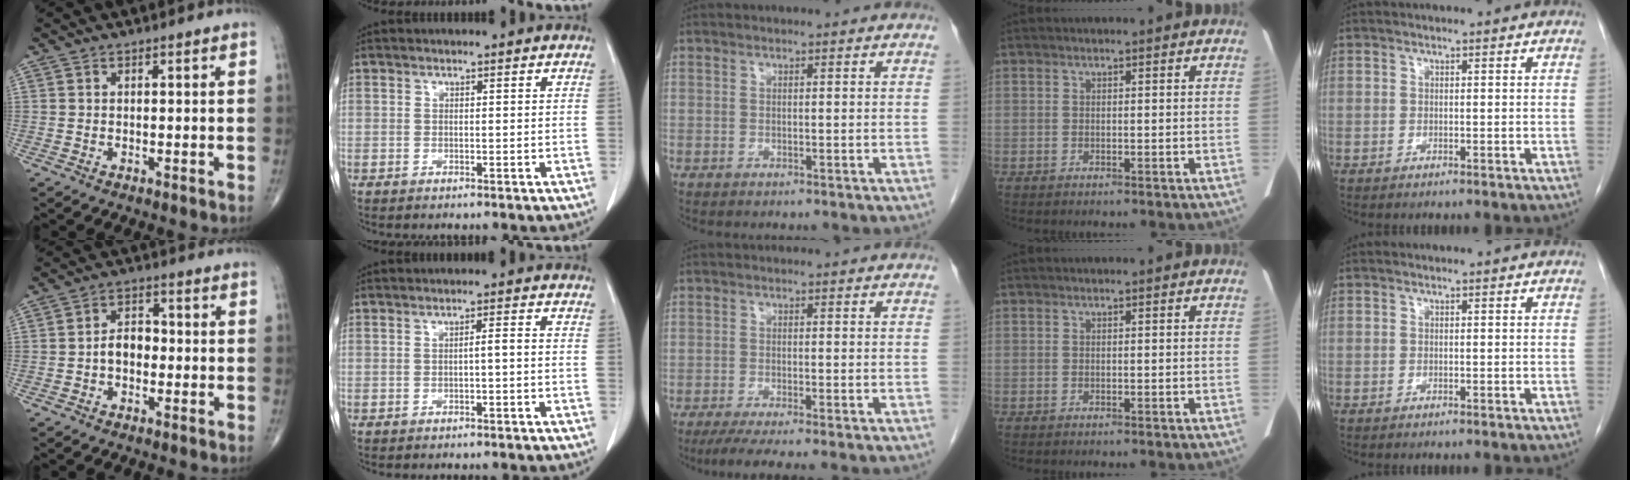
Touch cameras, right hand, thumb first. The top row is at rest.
{"thumb": {"total": 4.8, "force": [-1.0, 3.3, 3.4], "torque": [-0.039, 0.023, -0.027]}, "index": {"total": 1.5, "force": [-0.4, 0.1, 1.4], "torque": [-0.021, 0.003, -0.006]}, "middle": {"total": 5.1, "force": [-3.9, -0.3, 3.3], "torque": [-0.052, -0.014, -0.066]}}